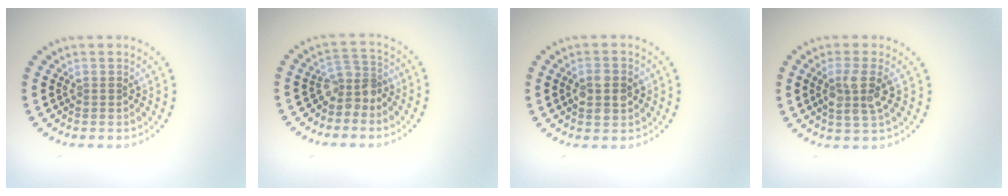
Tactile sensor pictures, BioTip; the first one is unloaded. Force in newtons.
{"total": 2.6, "press": 1.9, "slide": 1.8}
{"total": 3.5, "press": 3.5, "slide": 0.1}
{"total": 2.9, "press": 2.6, "slide": 1.2}